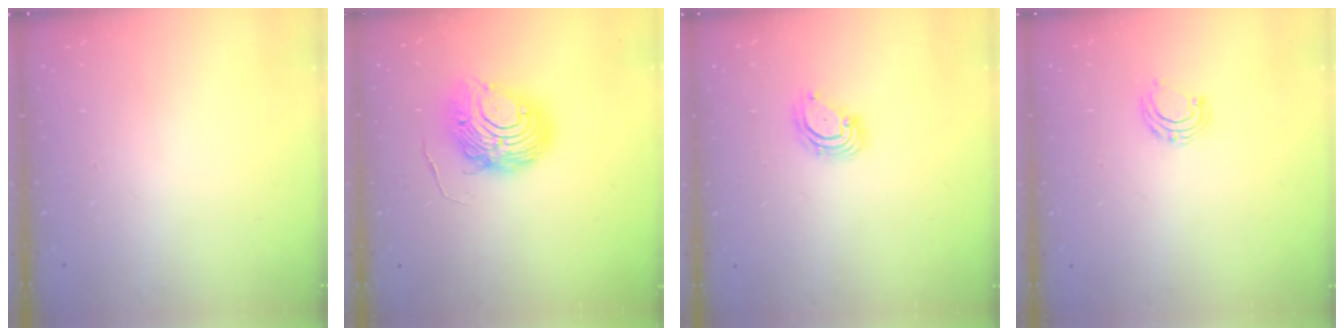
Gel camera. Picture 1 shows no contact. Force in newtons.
{"total": 10.2, "press": 10.2, "slide": 1.1}
{"total": 3.7, "press": 3.7, "slide": 0.1}
{"total": 6.6, "press": 6.5, "slide": 0.7}